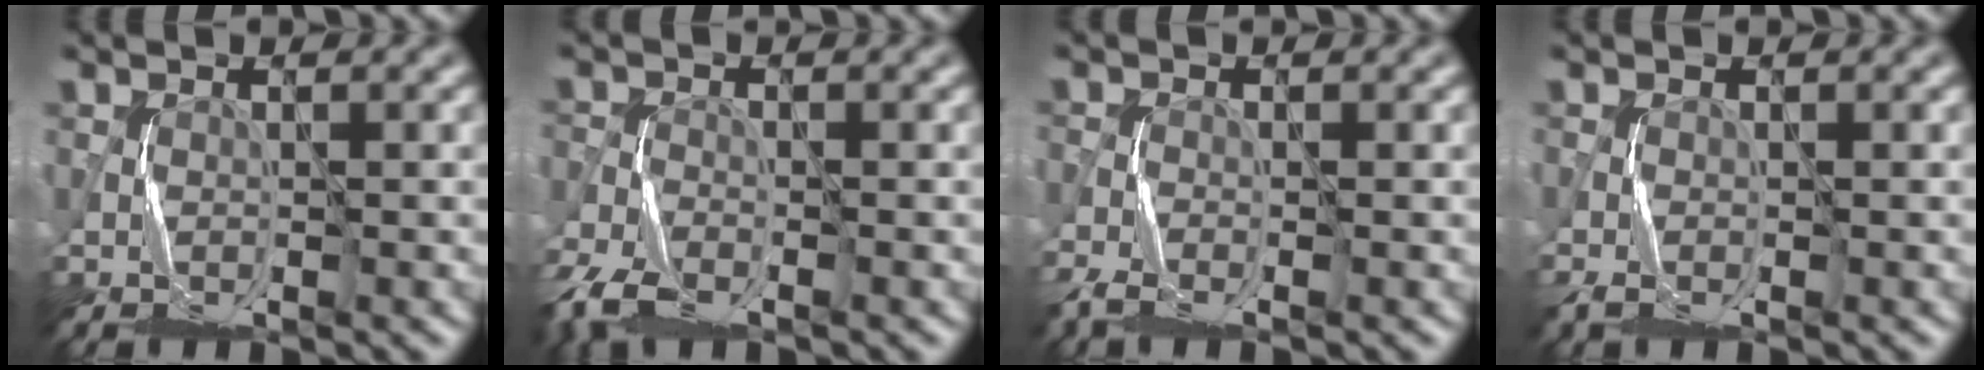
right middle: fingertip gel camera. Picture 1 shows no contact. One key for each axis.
{"total": 5.5, "fx": -4.1, "fy": 2.1, "fz": 2.9, "tx": -0.072, "ty": -0.016, "tz": -0.091}
{"total": 2.9, "fx": -2.5, "fy": 0.7, "fz": 1.4, "tx": -0.040, "ty": -0.009, "tz": -0.058}
{"total": 1.8, "fx": -1.2, "fy": 0.7, "fz": 1.1, "tx": -0.034, "ty": -0.006, "tz": -0.024}